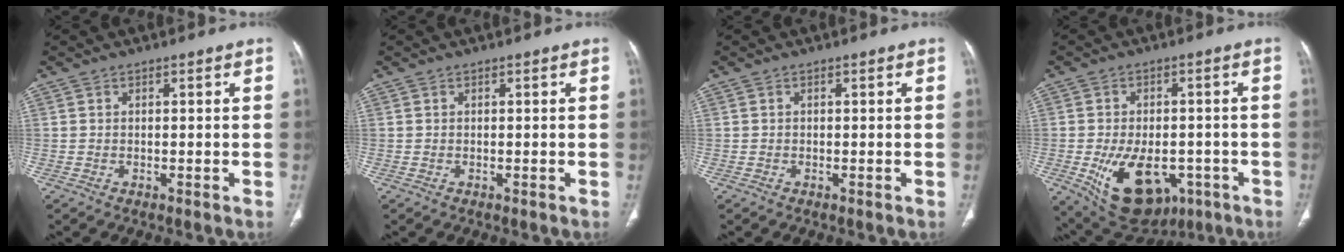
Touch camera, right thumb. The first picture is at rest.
{"total": 0.0}
{"total": 0.0}
{"total": 15.8, "force": [-5.5, 9.8, 11.2], "torque": [-0.166, 0.004, -0.060]}